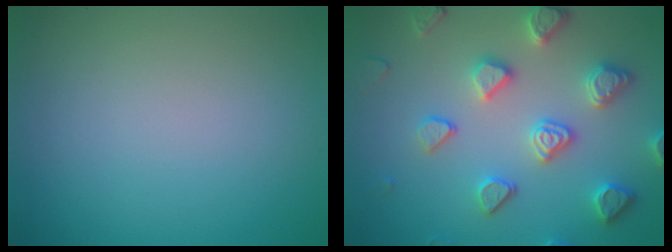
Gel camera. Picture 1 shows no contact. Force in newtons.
{"total": 4.7, "press": 4.4, "slide": 1.5}